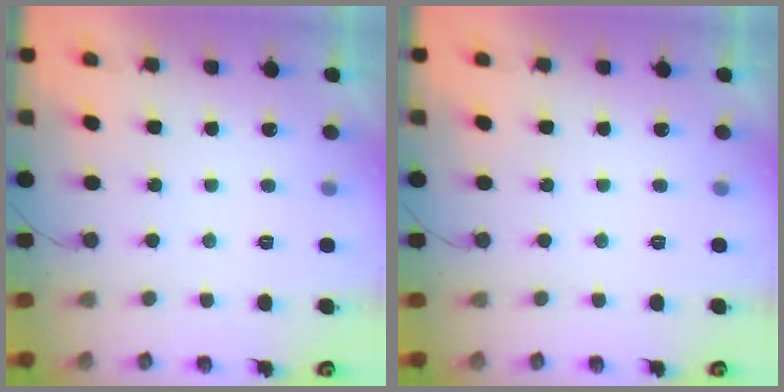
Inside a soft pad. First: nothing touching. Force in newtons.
{"total": 0.0}